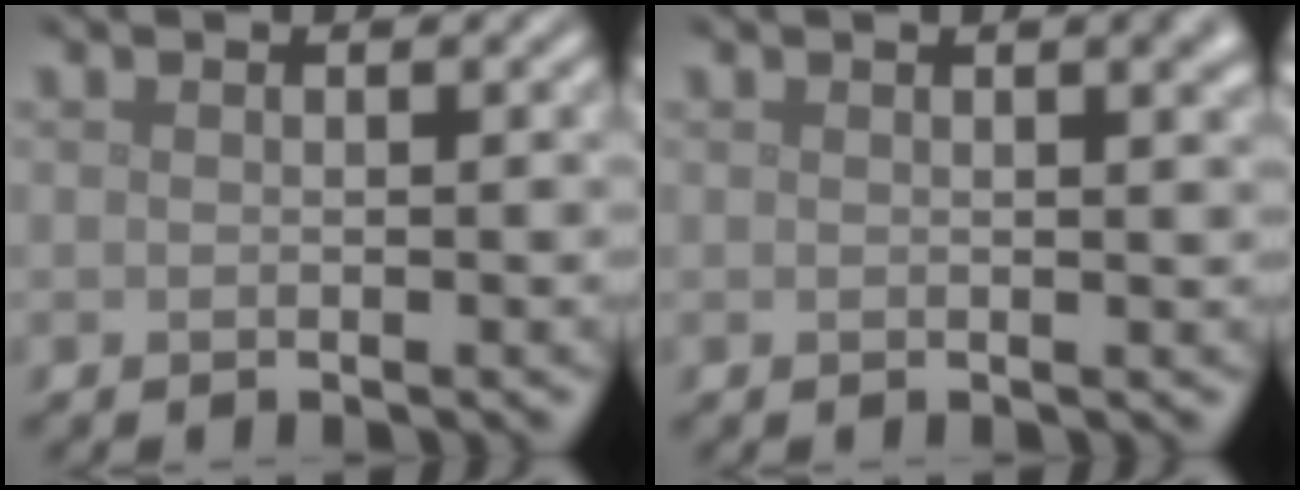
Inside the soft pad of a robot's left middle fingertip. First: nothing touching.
{"total": 3.1, "force": [1.4, 1.2, 2.5], "torque": [-0.014, 0.009, 0.015]}